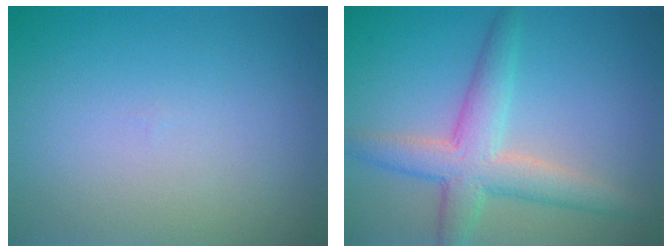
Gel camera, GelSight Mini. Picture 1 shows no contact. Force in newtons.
{"total": 5.0, "press": 5.0, "slide": 0.3}